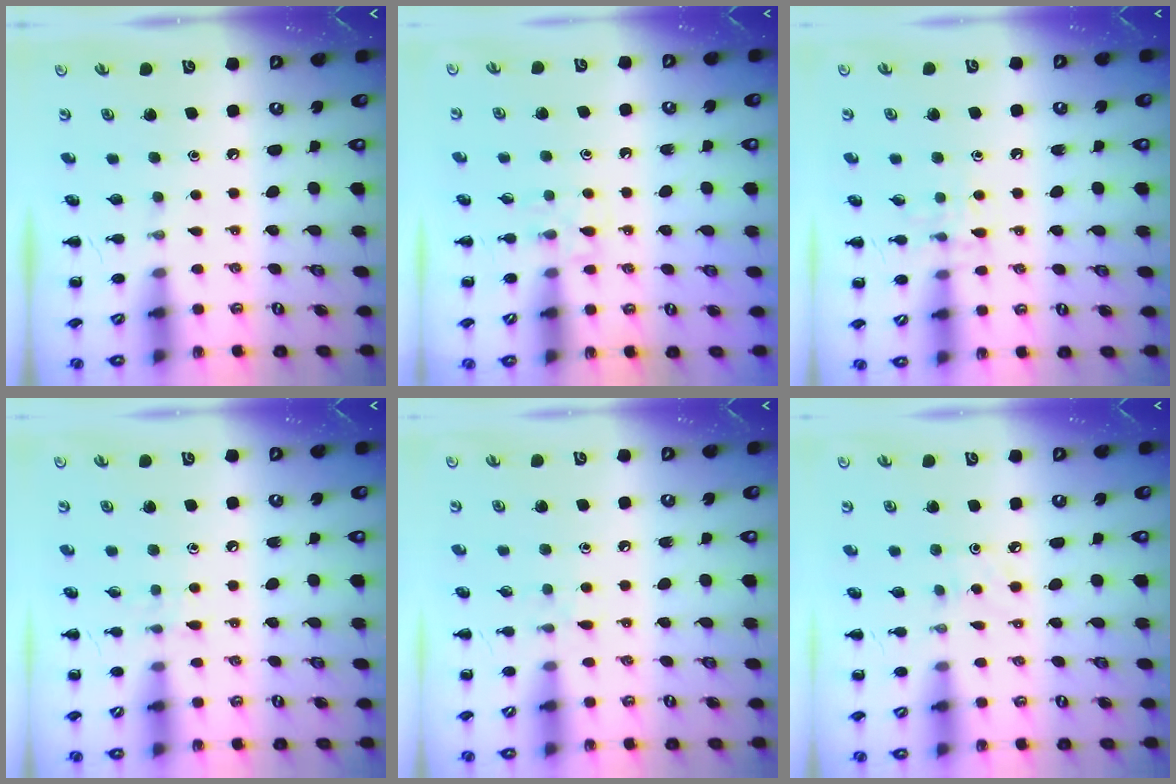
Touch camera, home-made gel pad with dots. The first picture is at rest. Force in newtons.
{"total": 5.6, "press": 5.4, "slide": 1.7}
{"total": 6.1, "press": 6.0, "slide": 0.9}
{"total": 4.6, "press": 4.2, "slide": 2.0}
{"total": 4.6, "press": 4.2, "slide": 2.0}
{"total": 2.7, "press": 2.5, "slide": 0.9}